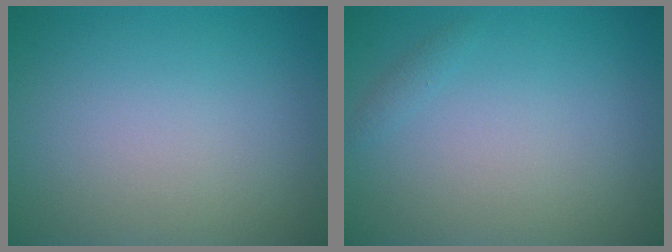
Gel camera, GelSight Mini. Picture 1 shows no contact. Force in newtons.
{"total": 0.6, "press": 0.6, "slide": 0.0}